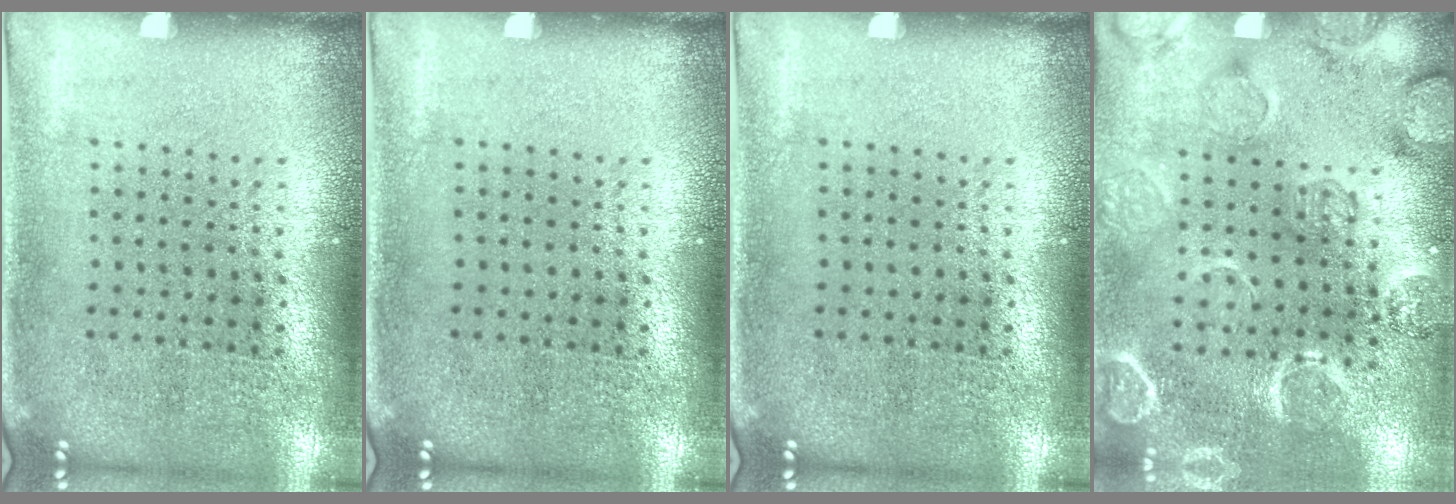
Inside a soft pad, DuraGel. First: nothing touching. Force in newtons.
{"total": 0.0}
{"total": 0.0}
{"total": 2.4, "press": 2.3, "slide": 0.8}